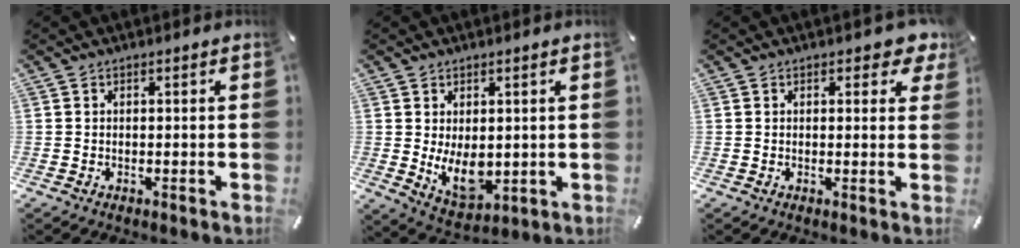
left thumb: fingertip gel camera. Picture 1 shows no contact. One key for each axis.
{"total": 9.0, "fx": 0.2, "fy": 5.4, "fz": 7.1, "tx": -0.121, "ty": -0.019, "tz": 0.008}
{"total": 3.2, "fx": 1.8, "fy": 1.8, "fz": 2.0, "tx": -0.020, "ty": 0.000, "tz": 0.027}